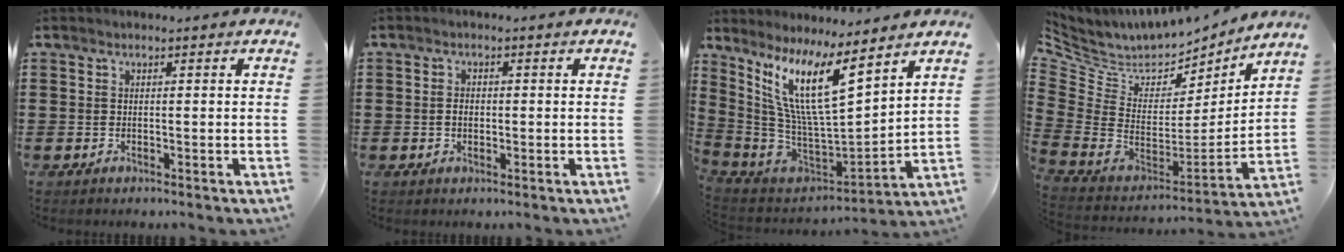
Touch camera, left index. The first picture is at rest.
{"total": 1.8, "force": [-0.1, 1.2, 1.4], "torque": [-0.029, 0.005, -0.003]}
{"total": 13.4, "force": [7.4, 1.9, 11.0], "torque": [-0.254, -0.058, 0.122]}
{"total": 5.7, "force": [4.9, 2.6, 1.0], "torque": [-0.059, -0.057, 0.087]}